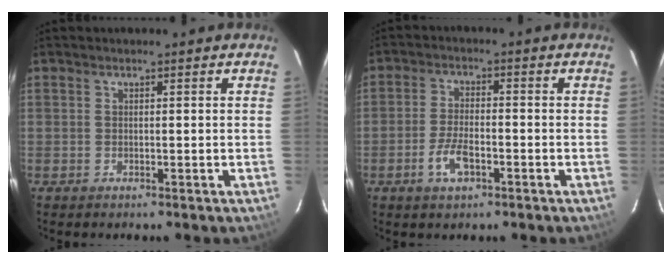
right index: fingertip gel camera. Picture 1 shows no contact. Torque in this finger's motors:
{"motor_torque": [0.13, -0.04, 0.13, 0.03]}